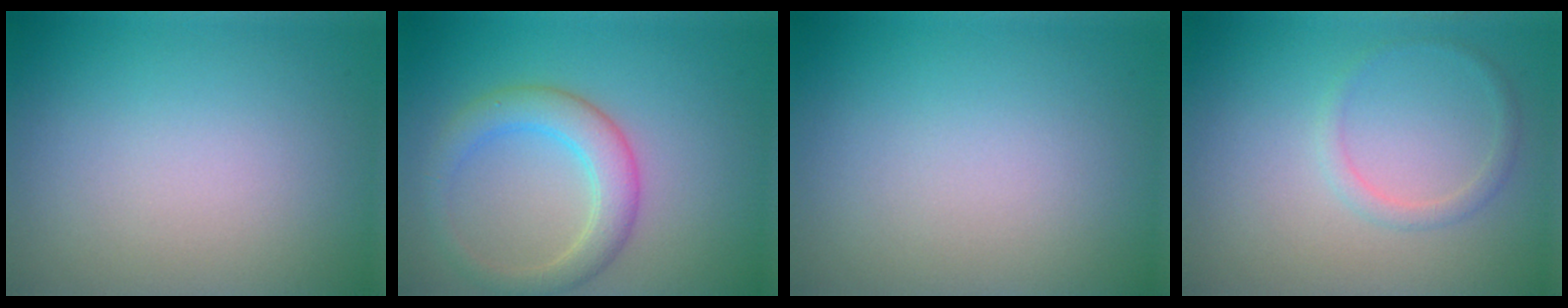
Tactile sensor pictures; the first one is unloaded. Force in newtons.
{"total": 3.8, "press": 3.8, "slide": 0.2}
{"total": 0.0}
{"total": 1.1, "press": 1.1, "slide": 0.1}